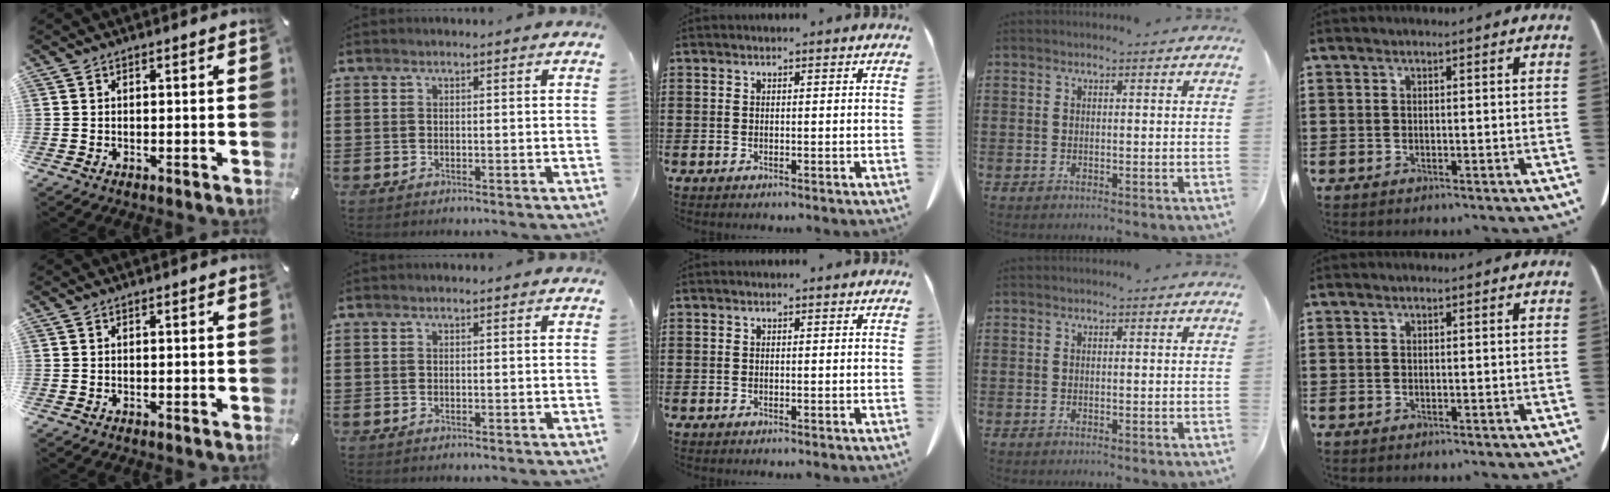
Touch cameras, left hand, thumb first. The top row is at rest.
{}